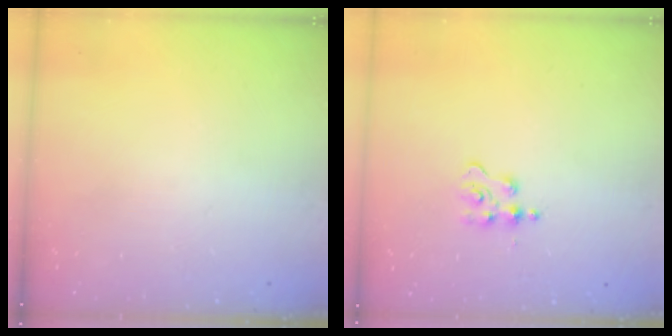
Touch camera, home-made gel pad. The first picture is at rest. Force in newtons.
{"total": 2.3, "press": 2.3, "slide": 0.4}